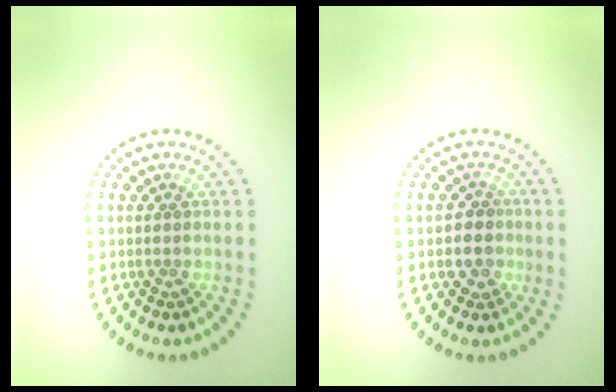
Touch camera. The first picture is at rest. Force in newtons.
{"total": 2.2, "press": 2.0, "slide": 0.9}